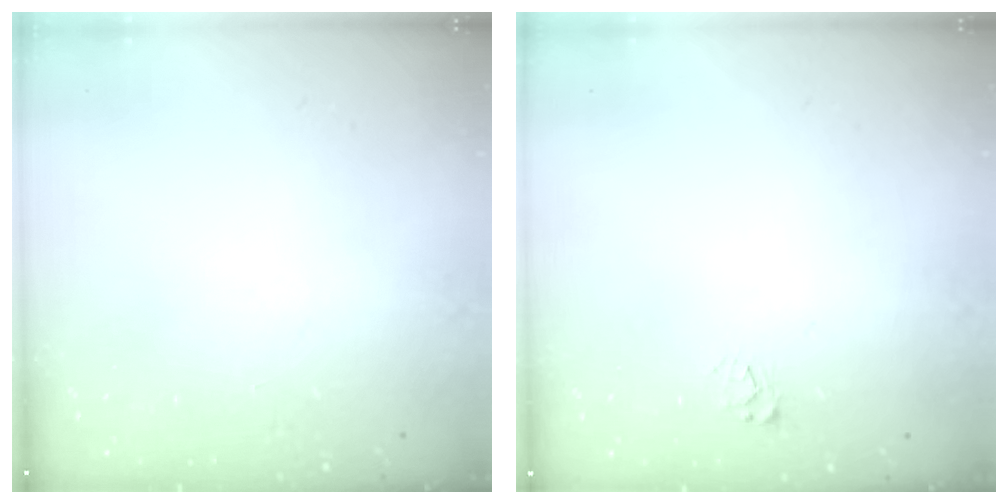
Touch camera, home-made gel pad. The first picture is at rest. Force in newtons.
{"total": 3.1, "press": 3.1, "slide": 0.3}